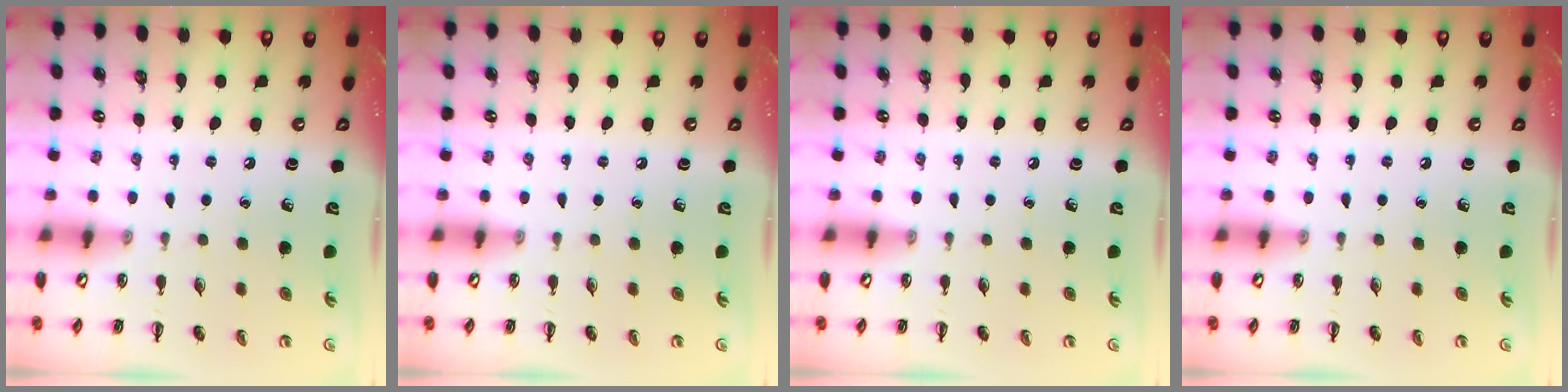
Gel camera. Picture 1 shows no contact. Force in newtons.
{"total": 0.0}
{"total": 0.0}
{"total": 0.0}